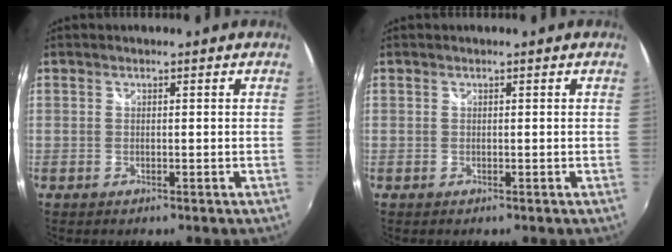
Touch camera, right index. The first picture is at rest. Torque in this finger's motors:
{"motor_torque": [0.14, 0.22, -0.02, 0.01]}